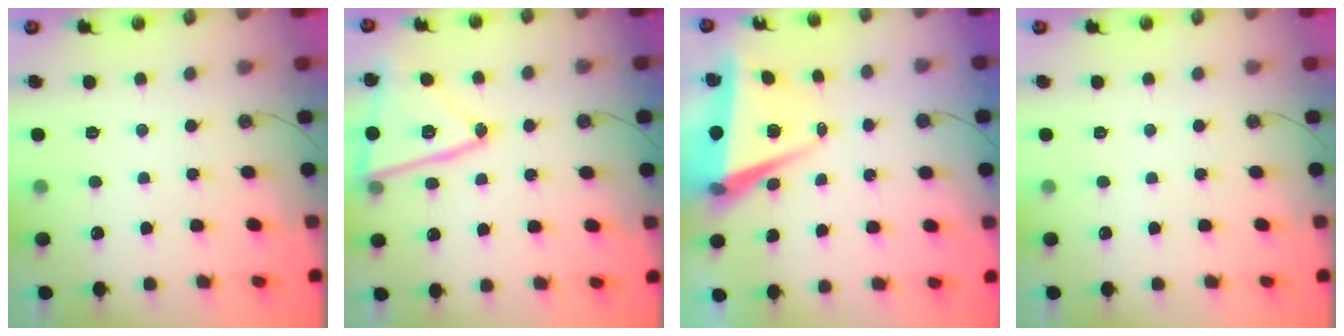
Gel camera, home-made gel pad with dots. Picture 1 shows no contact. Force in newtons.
{"total": 16.3, "press": 16.3, "slide": 1.0}
{"total": 7.2, "press": 5.8, "slide": 4.4}
{"total": 0.0}